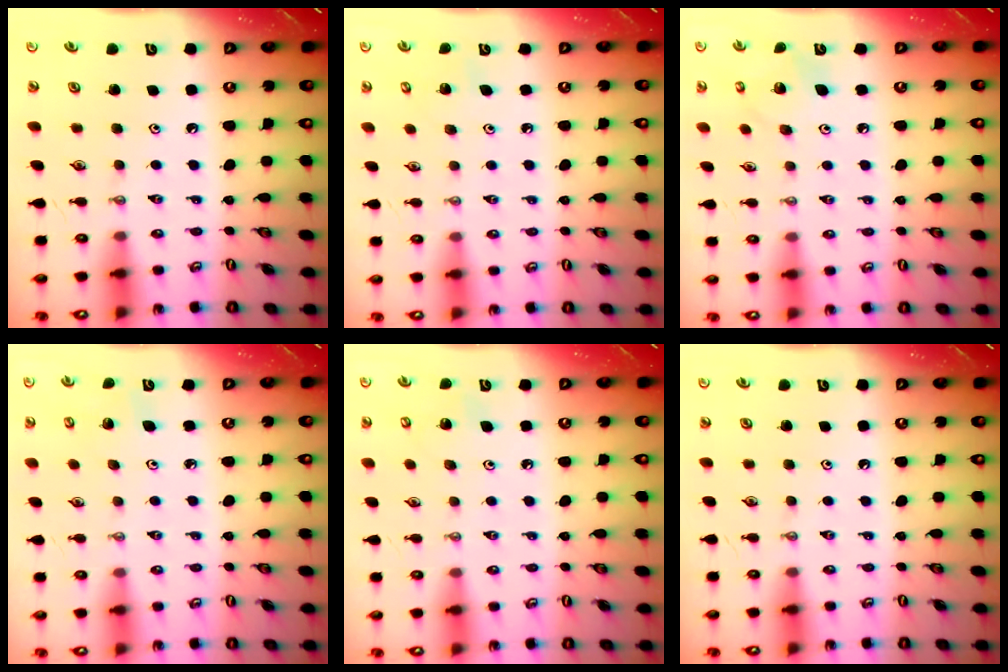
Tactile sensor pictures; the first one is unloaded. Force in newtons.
{"total": 6.1, "press": 6.1, "slide": 0.5}
{"total": 6.1, "press": 6.1, "slide": 0.4}
{"total": 2.8, "press": 2.8, "slide": 0.4}
{"total": 6.4, "press": 6.3, "slide": 0.7}
{"total": 0.0}